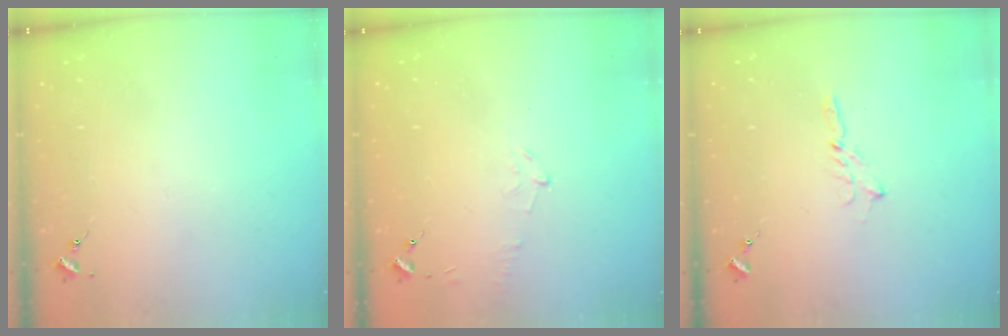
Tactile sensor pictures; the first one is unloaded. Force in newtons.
{"total": 4.7, "press": 4.5, "slide": 1.5}
{"total": 1.8, "press": 1.7, "slide": 0.2}